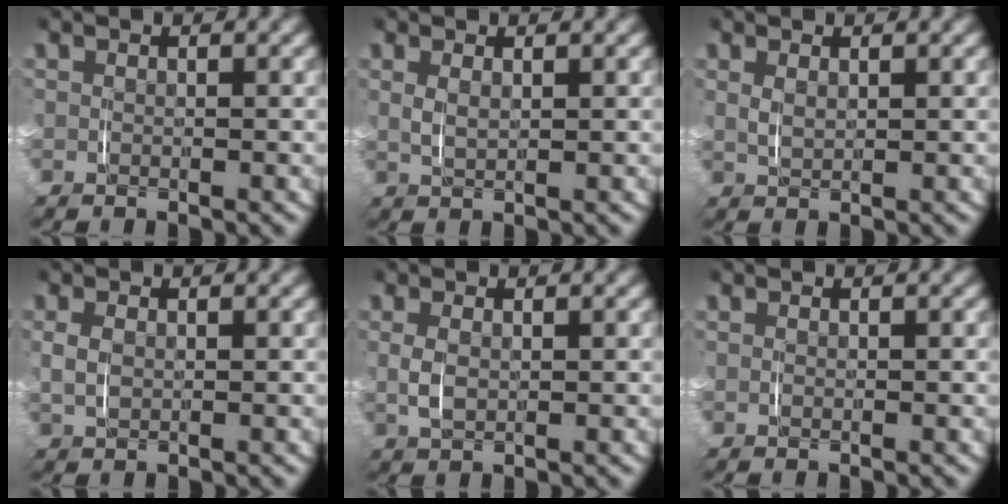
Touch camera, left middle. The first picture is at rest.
{"total": 0.9, "force": [0.5, -0.2, 0.8], "torque": [-0.017, -0.005, 0.017]}
{"total": 0.9, "force": [0.6, -0.1, 0.6], "torque": [-0.013, -0.004, 0.018]}
{"total": 1.1, "force": [0.1, 0.6, 1.0], "torque": [-0.020, -0.001, 0.007]}
{"total": 1.1, "force": [0.1, 0.2, 1.1], "torque": [-0.028, -0.006, 0.009]}
{"total": 0.0}